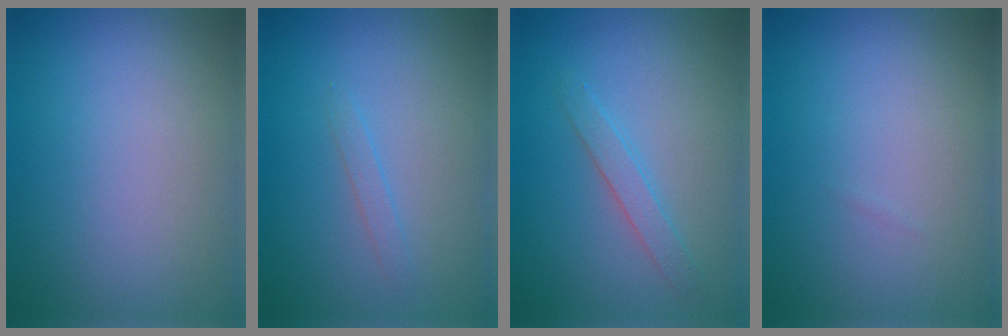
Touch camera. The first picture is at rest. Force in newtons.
{"total": 0.8, "press": 0.8, "slide": 0.1}
{"total": 1.6, "press": 1.6, "slide": 0.0}
{"total": 0.0}